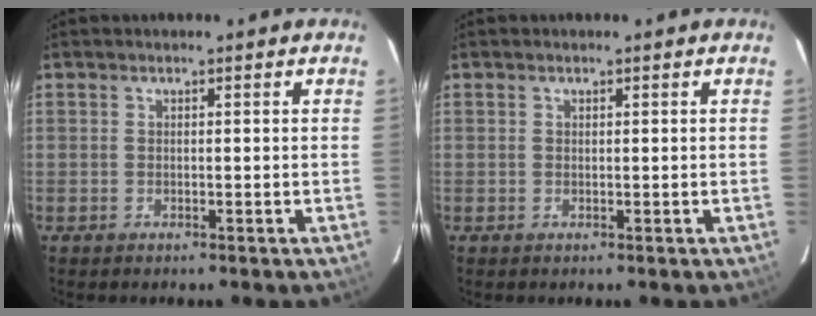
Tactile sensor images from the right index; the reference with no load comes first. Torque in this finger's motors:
{"motor_torque": [-0.16, -0.04, -0.01, -0.01]}